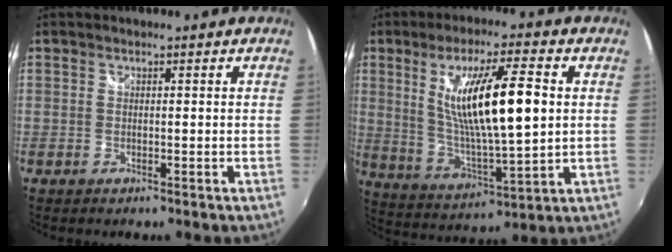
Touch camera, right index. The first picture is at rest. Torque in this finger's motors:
{"motor_torque": [1.35, 0.79, 1.05, 0.21]}